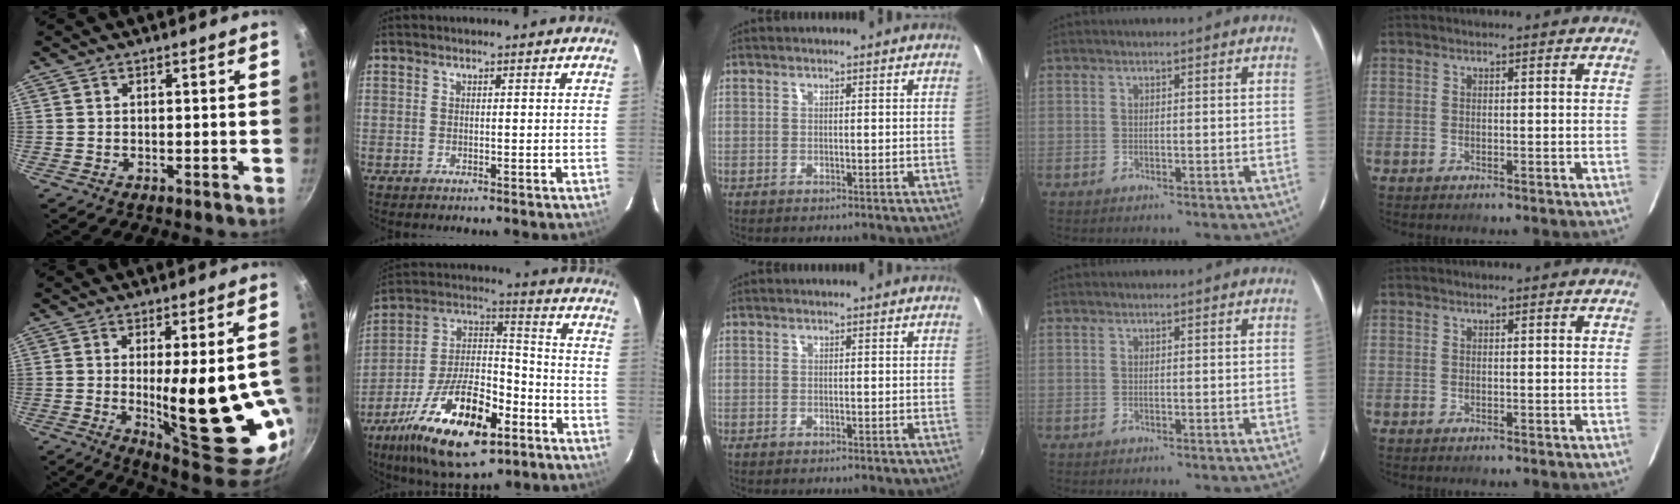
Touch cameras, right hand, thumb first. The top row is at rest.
{"thumb": {"total": 23.4, "force": [-2.9, 7.8, 21.9], "torque": [-0.266, -0.027, -0.015]}, "index": {"total": 22.9, "force": [-11.8, 9.7, 17.0], "torque": [-0.322, -0.013, -0.195]}, "middle": {"total": 0.5, "force": [-0.4, 0.3, 0.1], "torque": [-0.005, -0.003, -0.009]}}